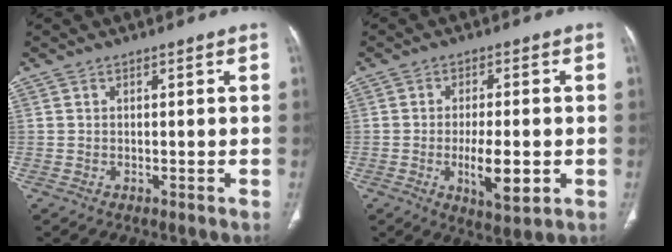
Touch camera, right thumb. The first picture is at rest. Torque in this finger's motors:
{"motor_torque": [1.40, 1.46, 0.73, -0.79, 0.23]}